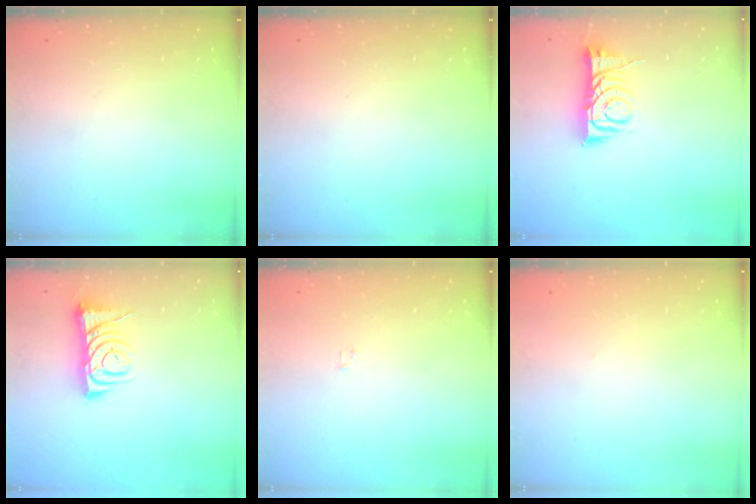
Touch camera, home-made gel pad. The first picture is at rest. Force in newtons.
{"total": 0.0}
{"total": 8.3, "press": 8.3, "slide": 0.6}
{"total": 7.3, "press": 7.2, "slide": 0.9}
{"total": 1.2, "press": 1.2, "slide": 0.2}
{"total": 0.0}